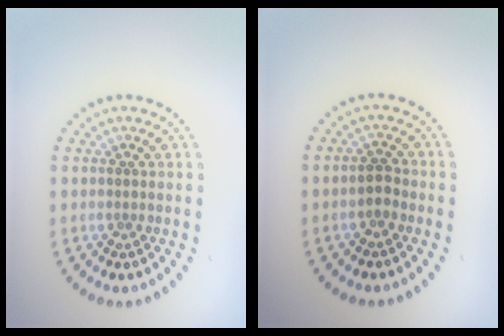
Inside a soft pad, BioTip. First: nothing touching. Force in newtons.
{"total": 1.6, "press": 1.5, "slide": 0.4}